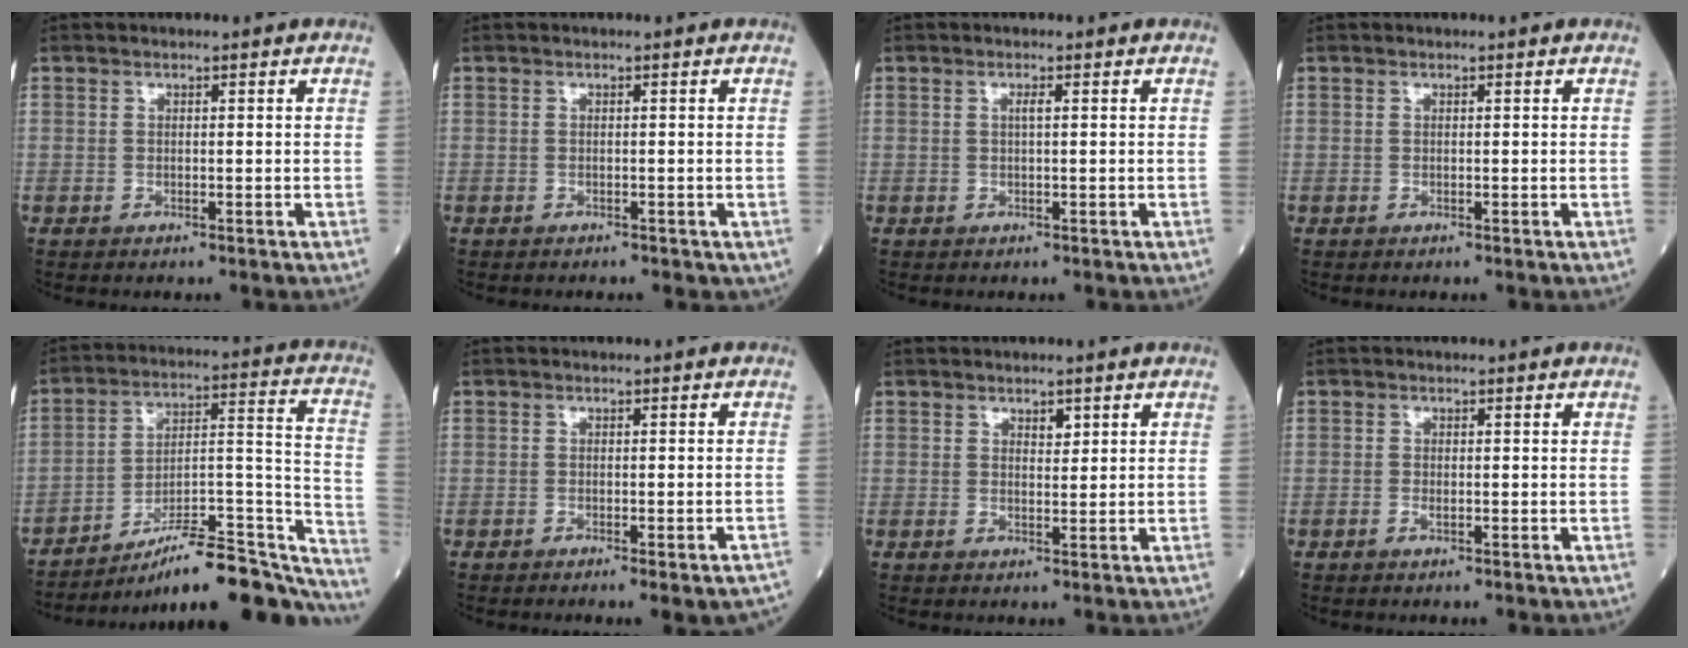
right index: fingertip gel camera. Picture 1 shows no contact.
{"total": 1.5, "force": [-1.1, 0.8, 0.6], "torque": [-0.010, 0.000, -0.009]}
{"total": 0.9, "force": [0.2, 0.0, 0.8], "torque": [-0.017, 0.002, 0.001]}
{"total": 0.0}
{"total": 24.3, "force": [-20.6, 4.1, 12.2], "torque": [-0.094, 0.040, -0.299]}
{"total": 5.0, "force": [-4.1, 0.8, 2.7], "torque": [-0.018, 0.003, -0.051]}
{"total": 1.6, "force": [1.2, 0.7, 0.9], "torque": [-0.009, 0.003, 0.021]}
{"total": 0.7, "force": [-0.4, 0.3, 0.5], "torque": [-0.011, 0.001, -0.007]}